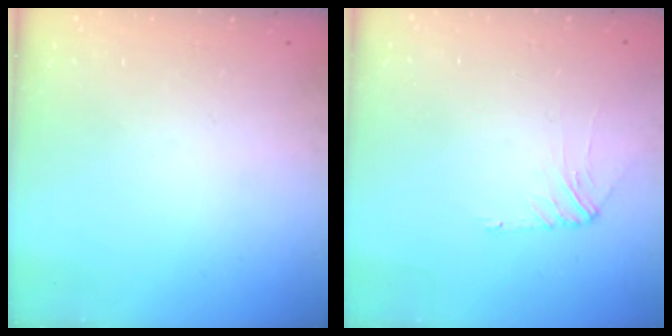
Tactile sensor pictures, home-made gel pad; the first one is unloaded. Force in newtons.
{"total": 2.8, "press": 2.7, "slide": 0.5}